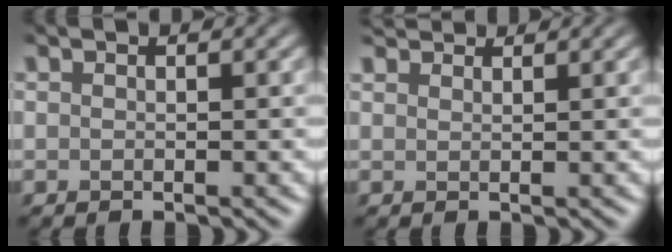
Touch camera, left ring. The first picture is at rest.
{"total": 3.3, "force": [3.0, 0.8, 0.9], "torque": [-0.024, 0.002, 0.047]}